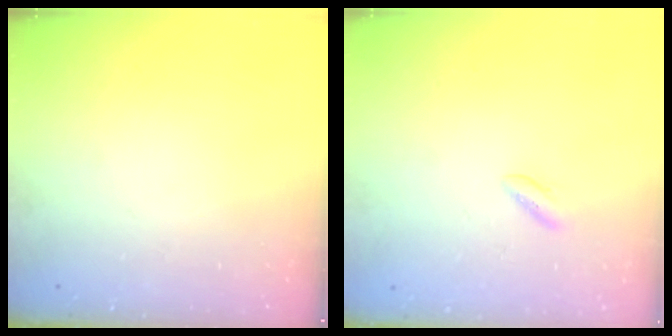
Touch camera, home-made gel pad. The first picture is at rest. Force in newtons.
{"total": 1.3, "press": 1.1, "slide": 0.7}